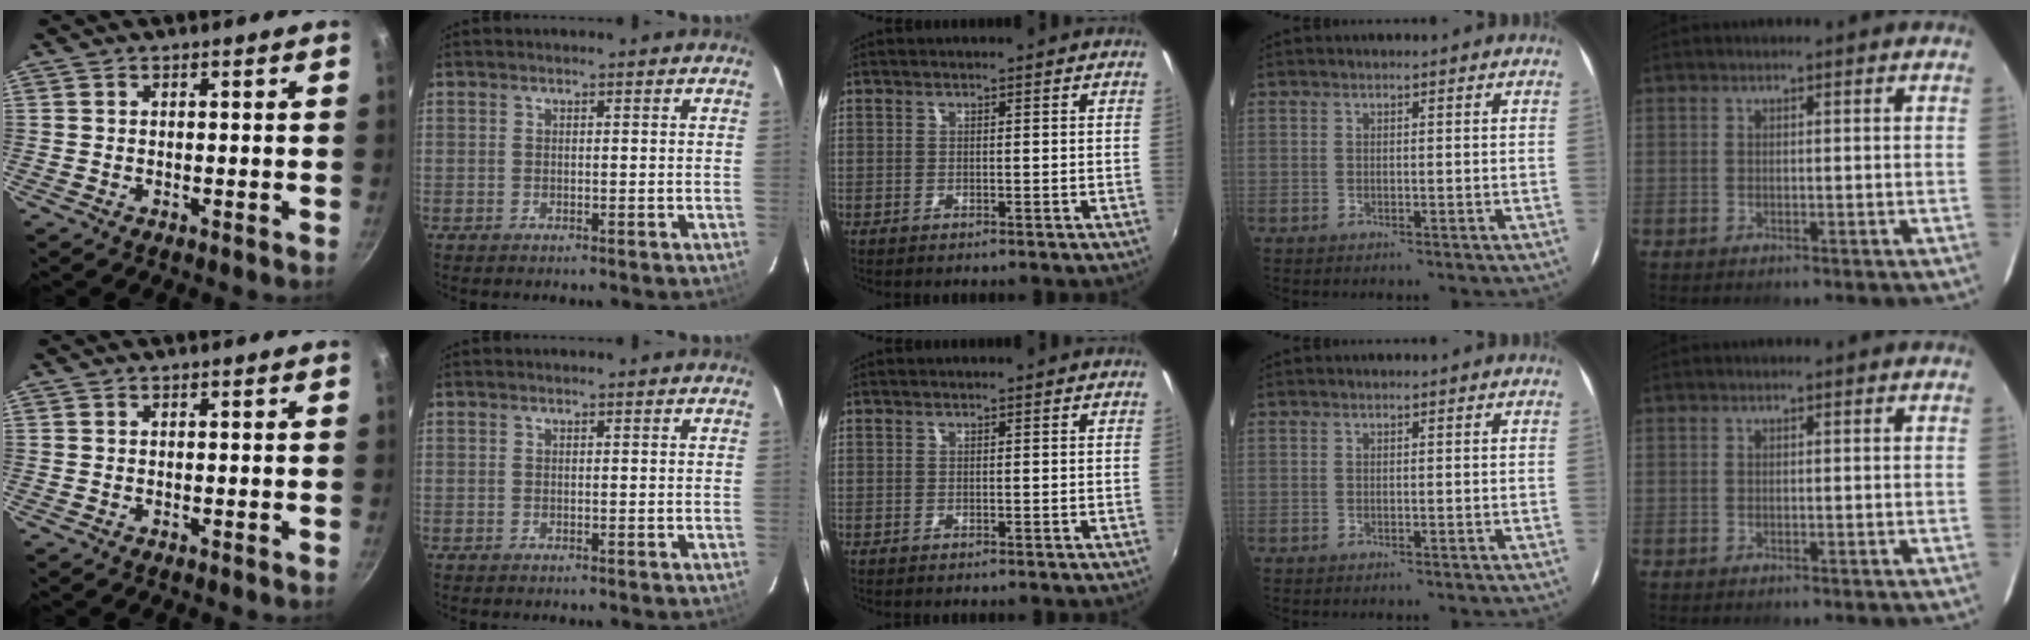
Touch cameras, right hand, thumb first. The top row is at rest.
{}